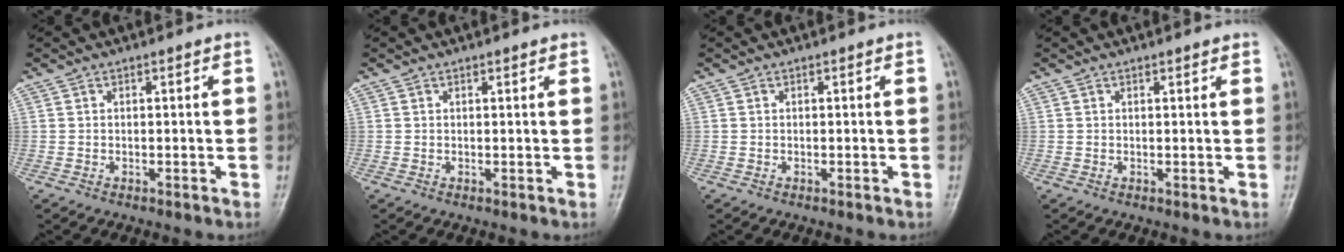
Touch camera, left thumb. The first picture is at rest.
{"total": 0.9, "force": [0.7, 0.3, 0.5], "torque": [-0.006, -0.001, 0.007]}
{"total": 0.0}
{"total": 1.1, "force": [0.9, 0.4, 0.6], "torque": [-0.006, -0.002, 0.009]}